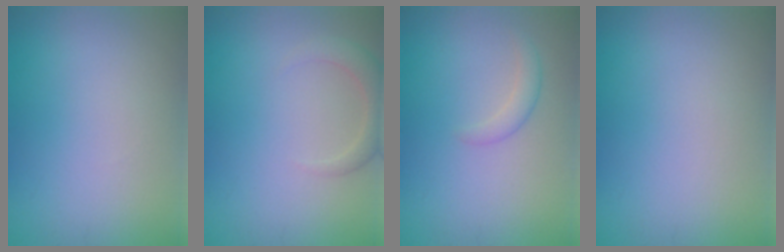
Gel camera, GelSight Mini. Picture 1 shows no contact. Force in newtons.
{"total": 2.3, "press": 2.3, "slide": 0.2}
{"total": 1.4, "press": 1.3, "slide": 0.1}
{"total": 0.0}